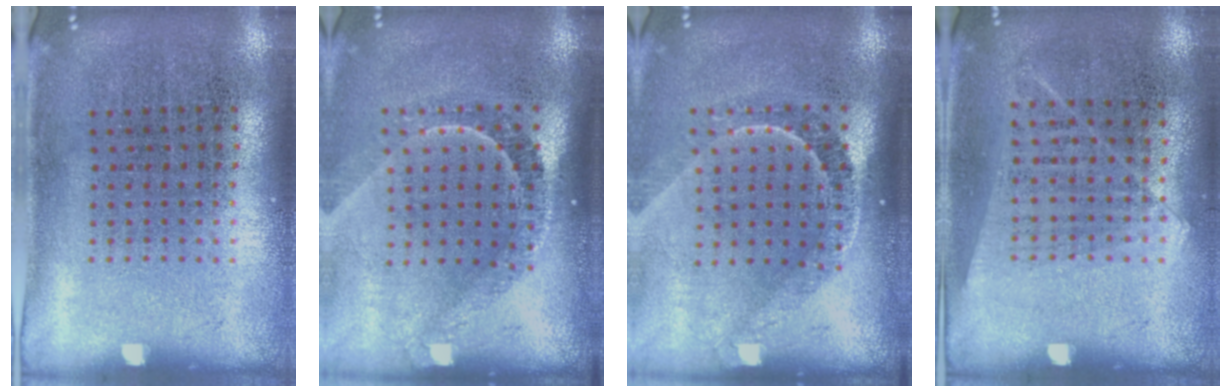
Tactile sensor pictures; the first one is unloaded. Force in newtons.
{"total": 2.2, "press": 1.5, "slide": 1.5}
{"total": 2.2, "press": 1.5, "slide": 1.6}
{"total": 1.1, "press": 1.0, "slide": 0.6}